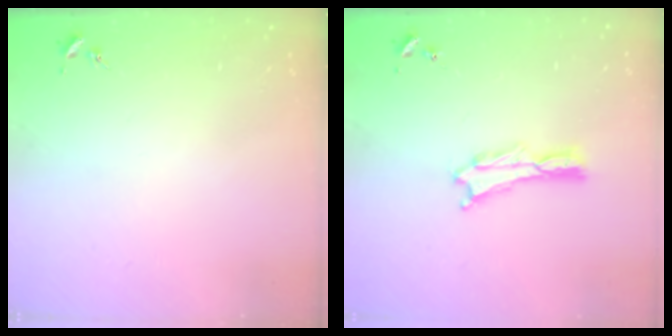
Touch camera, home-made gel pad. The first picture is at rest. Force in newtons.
{"total": 0.8, "press": 0.7, "slide": 0.2}